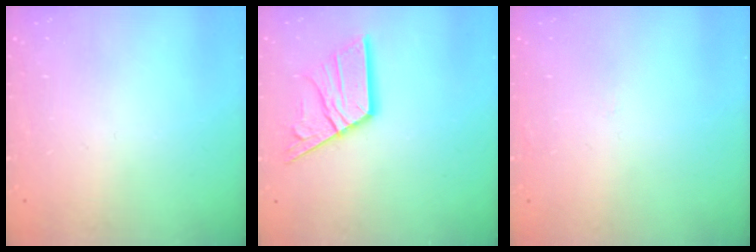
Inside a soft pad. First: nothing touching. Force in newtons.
{"total": 15.4, "press": 15.3, "slide": 1.5}
{"total": 2.5, "press": 2.5, "slide": 0.3}